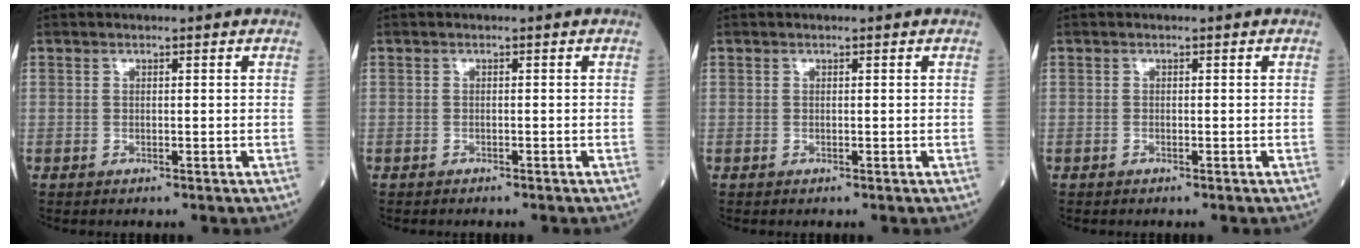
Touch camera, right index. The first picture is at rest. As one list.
[{"total": 0.8, "force": [-0.8, 0.3, 0.2], "torque": [-0.008, 0.000, -0.012]}, {"total": 0.0}, {"total": 0.0}]